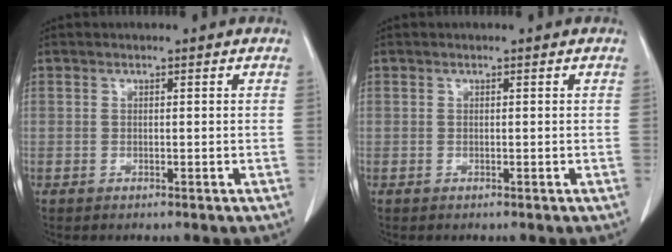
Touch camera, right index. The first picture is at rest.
{"total": 0.0}